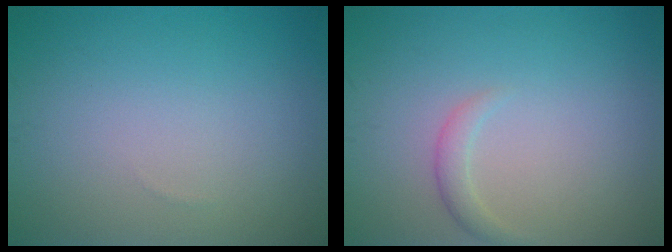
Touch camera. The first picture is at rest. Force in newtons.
{"total": 1.2, "press": 1.2, "slide": 0.0}